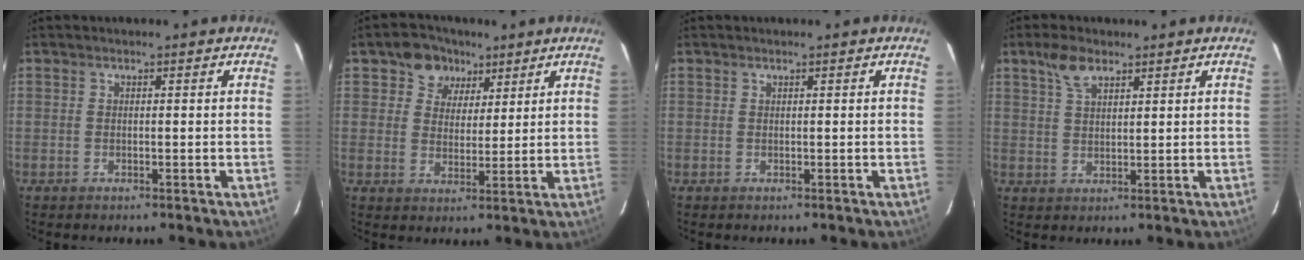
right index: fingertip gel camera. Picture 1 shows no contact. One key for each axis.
{"total": 6.8, "fx": 3.8, "fy": 5.4, "fz": 1.6, "tx": -0.024, "ty": 0.013, "tz": 0.062}
{"total": 0.0}
{"total": 4.8, "fx": 3.1, "fy": 2.1, "fz": 3.0, "tx": -0.055, "ty": 0.009, "tz": 0.061}